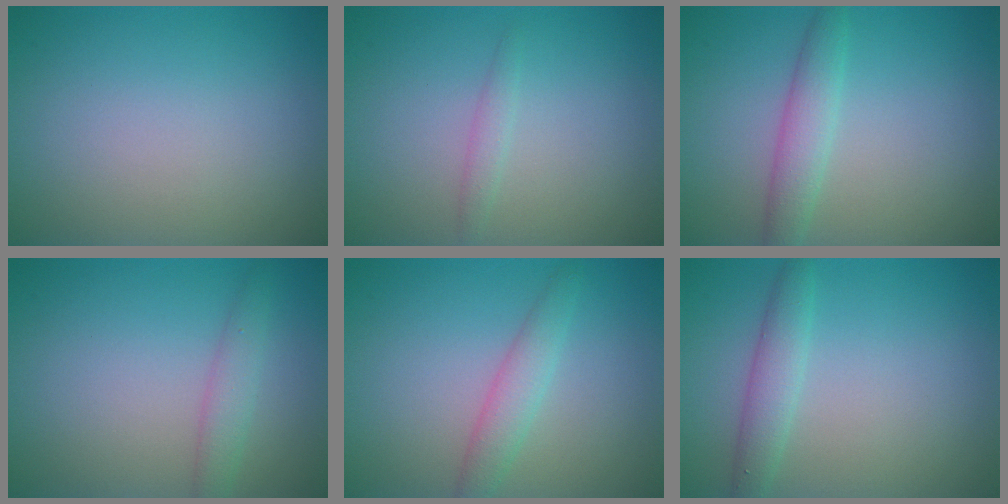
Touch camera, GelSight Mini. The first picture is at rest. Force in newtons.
{"total": 0.5, "press": 0.5, "slide": 0.1}
{"total": 2.7, "press": 2.7, "slide": 0.2}
{"total": 1.9, "press": 1.9, "slide": 0.1}
{"total": 2.3, "press": 2.3, "slide": 0.1}
{"total": 2.4, "press": 2.4, "slide": 0.1}